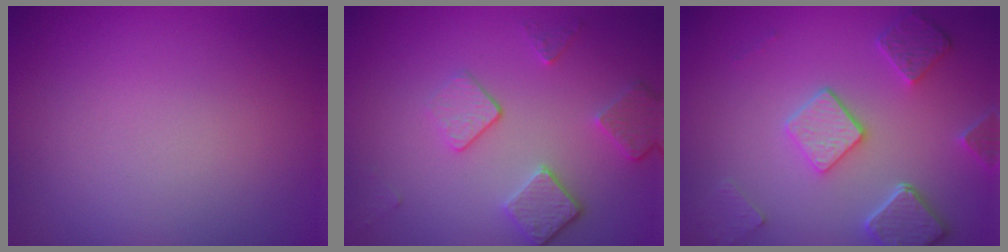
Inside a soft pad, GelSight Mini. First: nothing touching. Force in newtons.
{"total": 3.8, "press": 2.9, "slide": 2.5}
{"total": 5.0, "press": 3.9, "slide": 3.1}